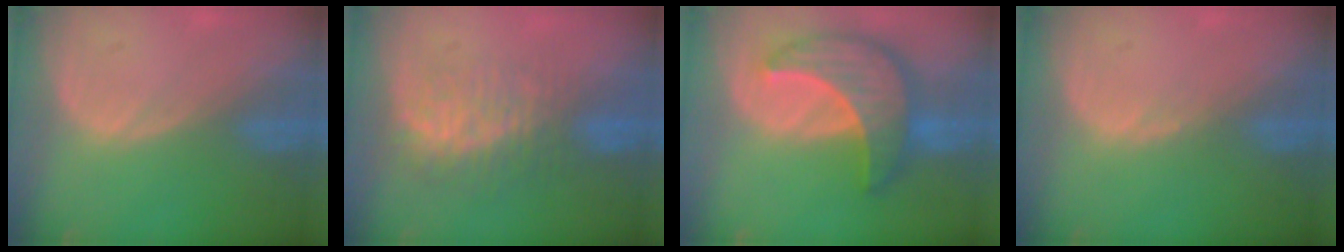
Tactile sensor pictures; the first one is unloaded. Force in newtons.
{"total": 8.1, "press": 7.4, "slide": 3.2}
{"total": 10.0, "press": 10.0, "slide": 0.8}
{"total": 0.6, "press": 0.5, "slide": 0.3}